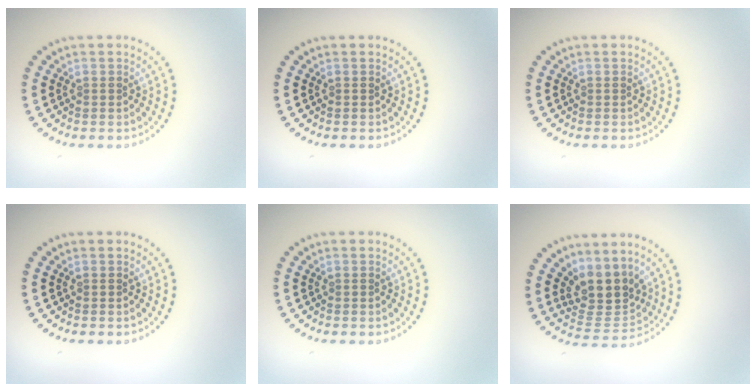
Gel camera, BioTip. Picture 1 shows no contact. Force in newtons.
{"total": 0.0}
{"total": 0.0}
{"total": 0.0}
{"total": 0.0}
{"total": 4.1, "press": 3.2, "slide": 2.6}